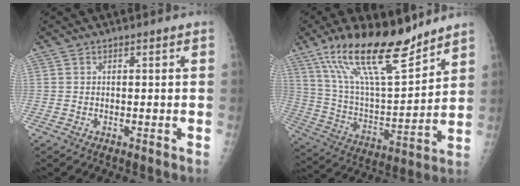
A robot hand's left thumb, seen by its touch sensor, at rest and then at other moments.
{"total": 21.6, "force": [15.4, 6.0, 13.9], "torque": [-0.222, -0.072, 0.281]}